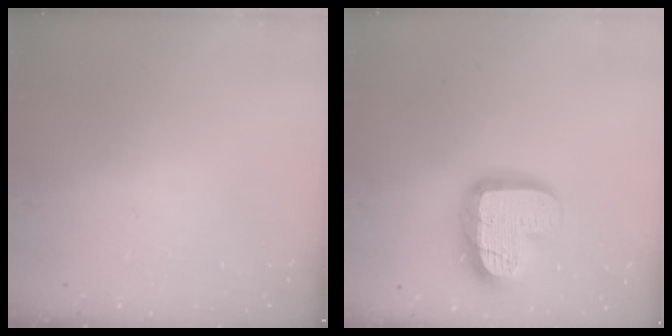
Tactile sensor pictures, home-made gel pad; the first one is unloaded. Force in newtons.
{"total": 19.2, "press": 19.1, "slide": 1.8}